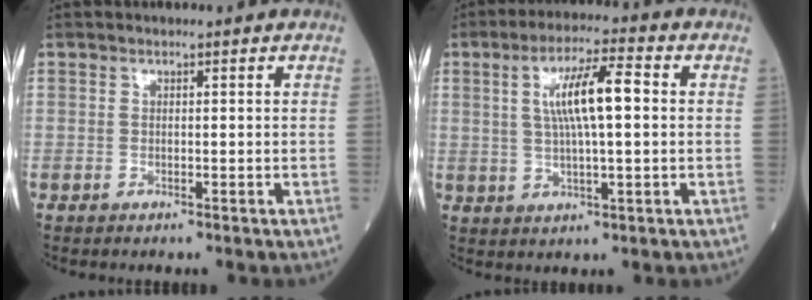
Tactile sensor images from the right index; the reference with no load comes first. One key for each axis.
{"total": 9.0, "fx": 1.5, "fy": 1.3, "fz": 8.8, "tx": -0.160, "ty": 0.015, "tz": 0.029}